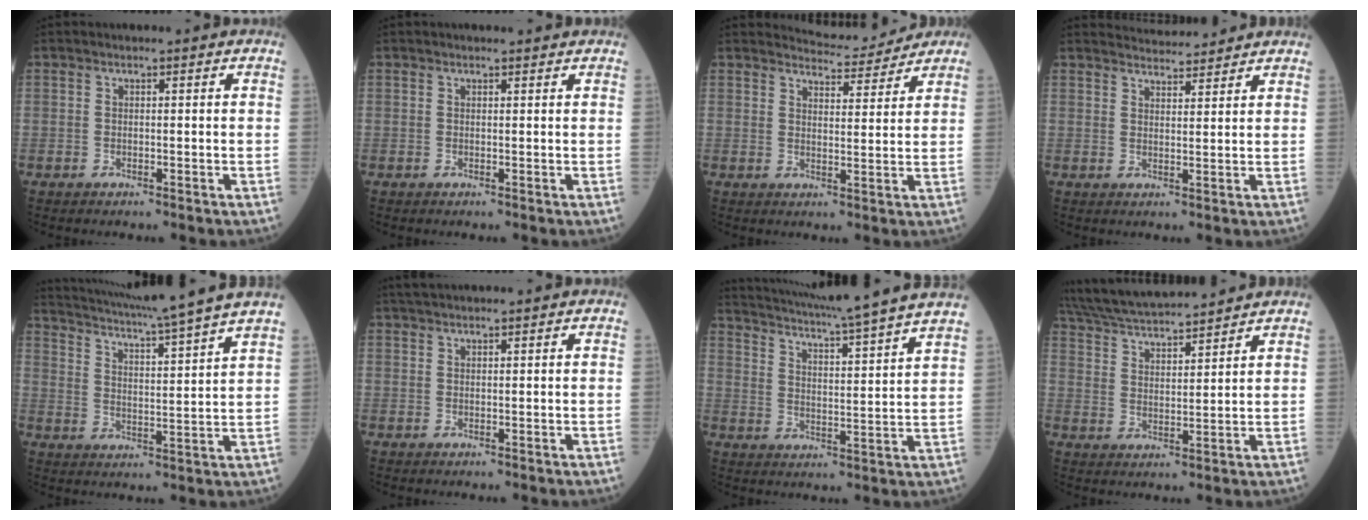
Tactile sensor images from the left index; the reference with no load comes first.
{"total": 1.2, "force": [1.1, 0.1, 0.1], "torque": [-0.010, 0.004, 0.014]}
{"total": 6.2, "force": [6.1, 0.9, 0.1], "torque": [-0.007, 0.006, 0.079]}
{"total": 5.9, "force": [5.8, 0.4, 0.7], "torque": [-0.014, 0.019, 0.081]}
{"total": 18.3, "force": [16.1, -2.2, 8.3], "torque": [-0.150, -0.023, 0.224]}
{"total": 3.4, "force": [3.0, 0.1, 1.4], "torque": [-0.018, 0.031, 0.054]}
{"total": 20.9, "force": [18.6, -1.8, 9.2], "torque": [-0.165, -0.029, 0.252]}
{"total": 14.8, "force": [13.7, 1.1, 5.5], "torque": [-0.108, 0.028, 0.234]}